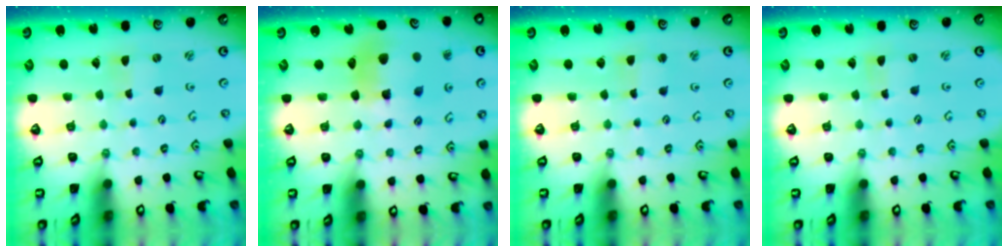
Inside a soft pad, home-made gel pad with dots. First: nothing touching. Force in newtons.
{"total": 10.1, "press": 10.0, "slide": 1.2}
{"total": 1.9, "press": 1.8, "slide": 0.3}
{"total": 0.0}